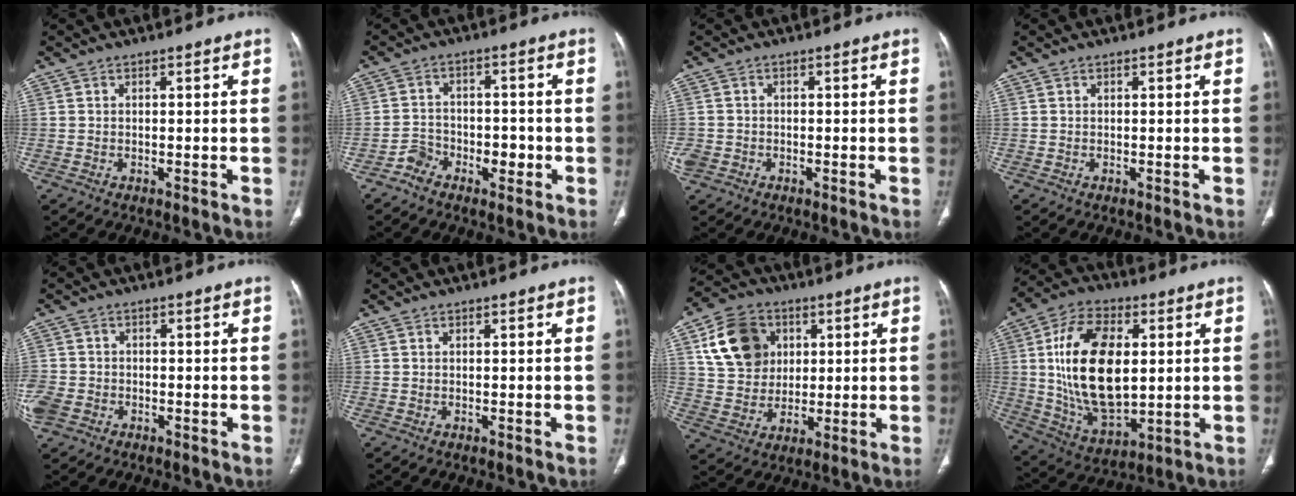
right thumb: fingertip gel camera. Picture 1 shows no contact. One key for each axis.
{"total": 5.2, "fx": -2.8, "fy": 3.5, "fz": 2.7, "tx": -0.026, "ty": 0.028, "tz": -0.051}
{"total": 2.8, "fx": -1.2, "fy": 2.3, "fz": 1.0, "tx": -0.020, "ty": 0.009, "tz": -0.022}
{"total": 0.0}
{"total": 5.6, "fx": -2.4, "fy": 4.5, "fz": 2.5, "tx": -0.066, "ty": 0.013, "tz": -0.041}
{"total": 0.0}
{"total": 14.6, "fx": 4.3, "fy": 12.0, "fz": 7.0, "tx": -0.101, "ty": 0.001, "tz": 0.081}
{"total": 21.3, "fx": 2.8, "fy": 12.0, "fz": 17.4, "tx": -0.304, "ty": -0.010, "tz": 0.059}